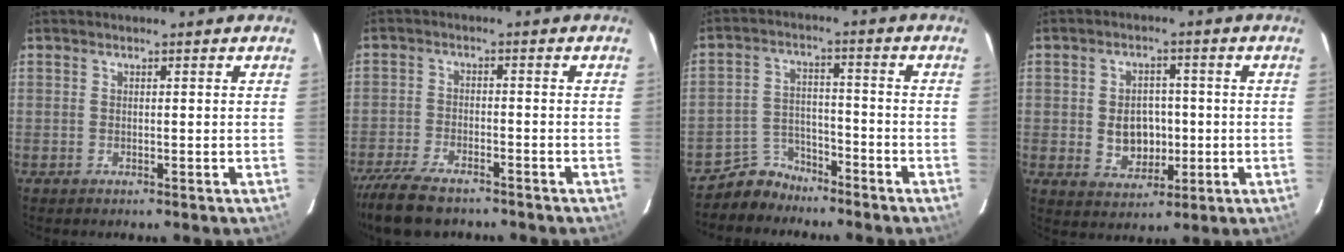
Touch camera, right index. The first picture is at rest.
{"total": 11.8, "force": [-9.3, 3.9, 6.0], "torque": [-0.147, -0.030, -0.165]}
{"total": 5.8, "force": [-5.1, 2.8, 0.1], "torque": [-0.011, 0.020, -0.089]}
{"total": 7.2, "force": [-0.6, 5.7, 4.4], "torque": [-0.087, 0.007, 0.004]}